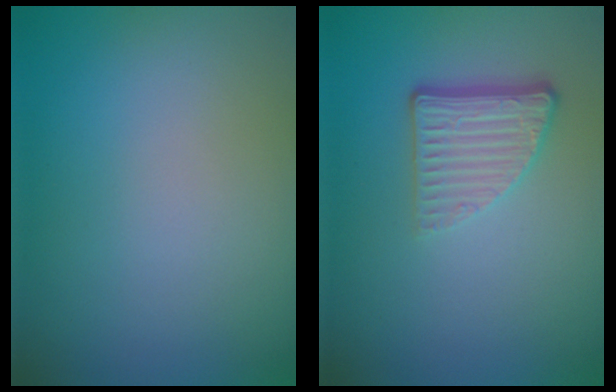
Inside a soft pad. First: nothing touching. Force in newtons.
{"total": 3.7, "press": 2.6, "slide": 2.7}